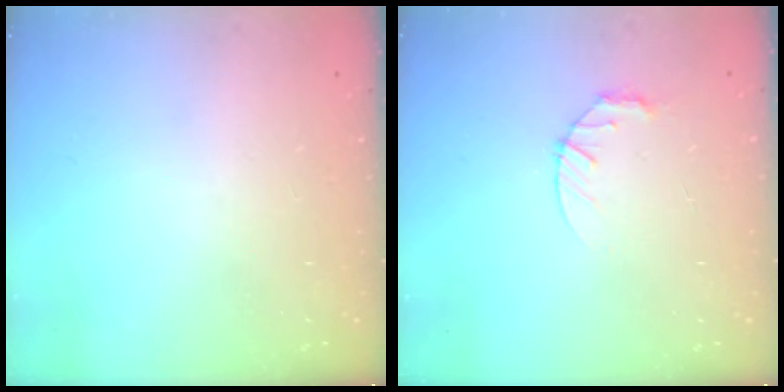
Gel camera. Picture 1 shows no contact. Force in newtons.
{"total": 3.6, "press": 3.6, "slide": 0.5}